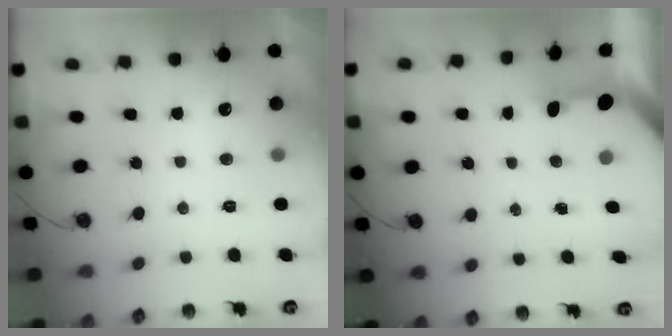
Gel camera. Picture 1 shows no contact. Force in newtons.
{"total": 3.4, "press": 3.4, "slide": 0.3}